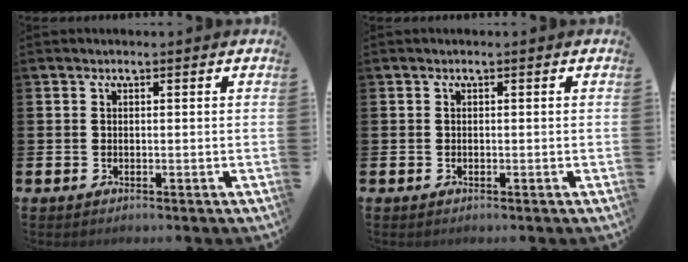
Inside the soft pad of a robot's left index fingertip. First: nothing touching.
{"total": 0.0}